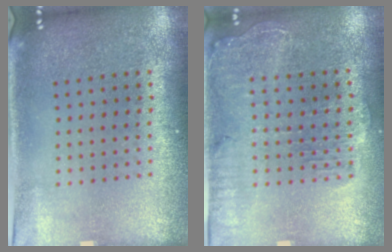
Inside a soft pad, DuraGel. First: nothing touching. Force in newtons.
{"total": 1.7, "press": 1.6, "slide": 0.5}